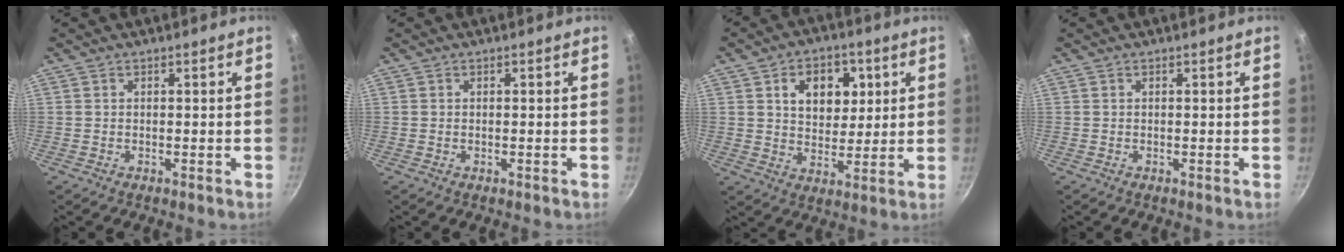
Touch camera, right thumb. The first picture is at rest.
{"total": 0.0}
{"total": 11.0, "force": [3.6, 8.0, 6.7], "torque": [-0.058, -0.012, 0.054]}
{"total": 0.0}